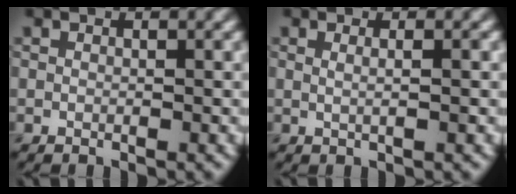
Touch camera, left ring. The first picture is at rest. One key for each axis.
{"total": 2.1, "fx": 0.5, "fy": 0.9, "fz": 1.8, "tx": -0.012, "ty": 0.000, "tz": -0.011}